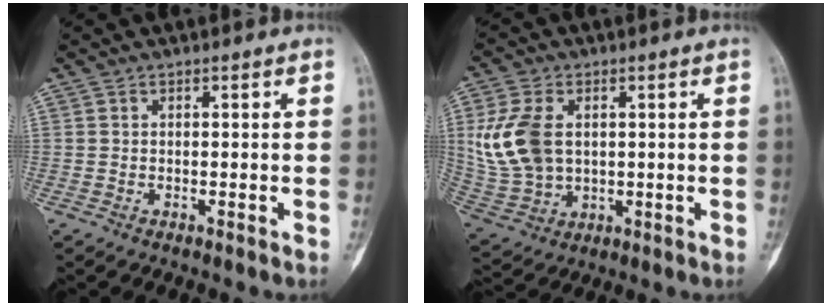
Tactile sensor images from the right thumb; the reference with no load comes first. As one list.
[{"total": 12.7, "force": [2.1, 8.5, 9.2], "torque": [-0.191, -0.002, 0.051]}]